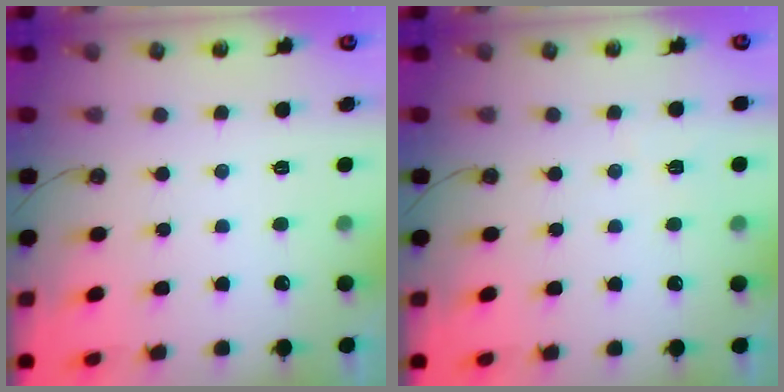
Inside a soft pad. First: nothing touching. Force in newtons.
{"total": 3.0, "press": 2.1, "slide": 2.2}